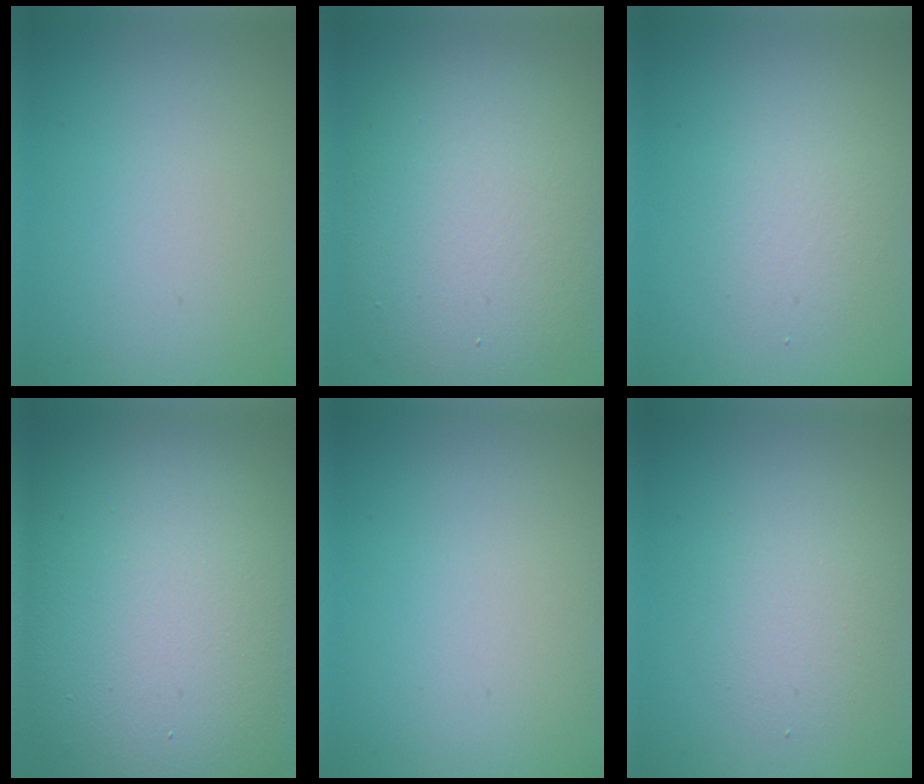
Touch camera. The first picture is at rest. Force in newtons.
{"total": 9.9, "press": 9.8, "slide": 0.9}
{"total": 2.4, "press": 2.4, "slide": 0.4}
{"total": 18.0, "press": 17.9, "slide": 1.0}
{"total": 0.0}
{"total": 2.7, "press": 2.7, "slide": 0.2}